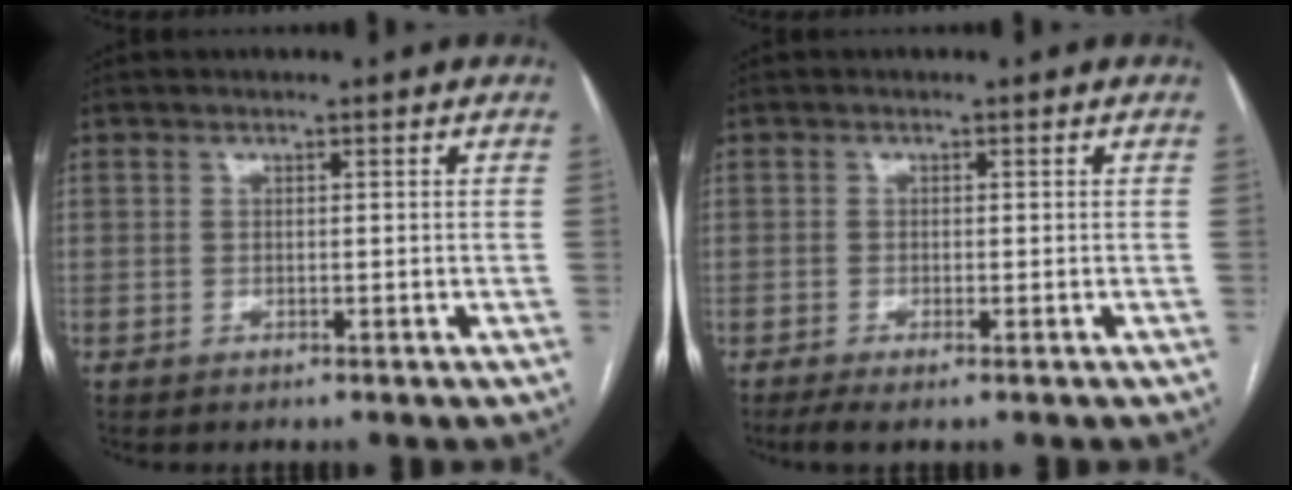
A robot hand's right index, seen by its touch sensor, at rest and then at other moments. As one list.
[{"total": 2.6, "force": [-1.7, 0.3, 1.9], "torque": [-0.029, -0.006, -0.030]}]